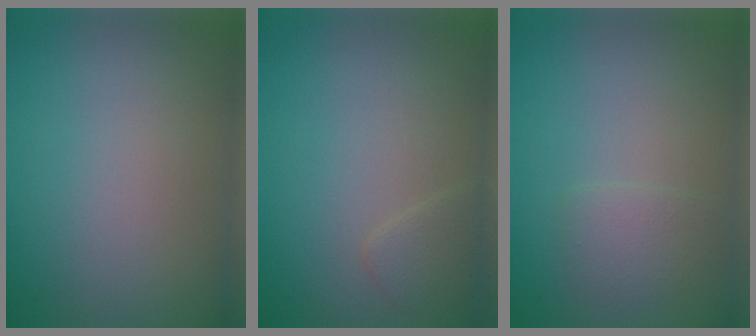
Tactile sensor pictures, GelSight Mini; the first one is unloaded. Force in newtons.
{"total": 1.4, "press": 1.4, "slide": 0.1}
{"total": 1.6, "press": 1.6, "slide": 0.0}